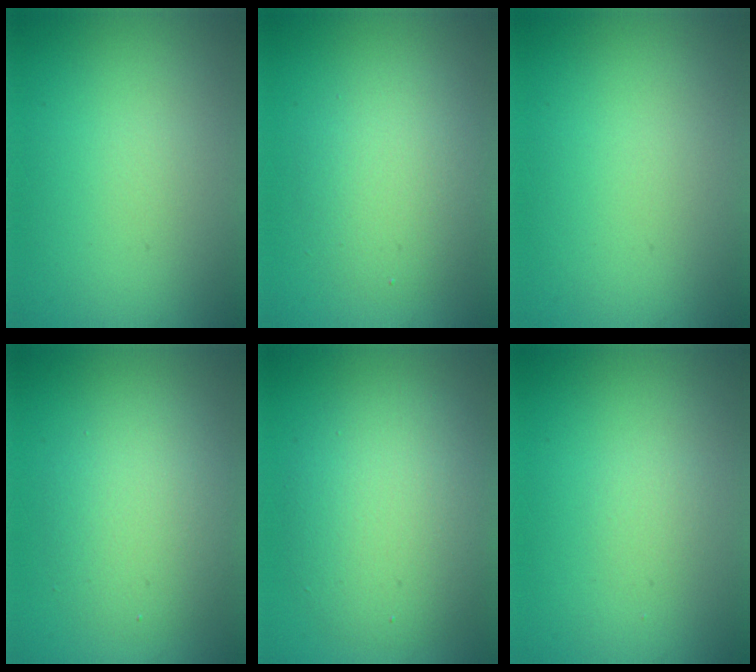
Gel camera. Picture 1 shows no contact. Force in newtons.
{"total": 4.0, "press": 4.0, "slide": 0.1}
{"total": 0.0}
{"total": 4.4, "press": 4.4, "slide": 0.4}
{"total": 6.7, "press": 6.7, "slide": 0.3}
{"total": 0.9, "press": 0.9, "slide": 0.1}